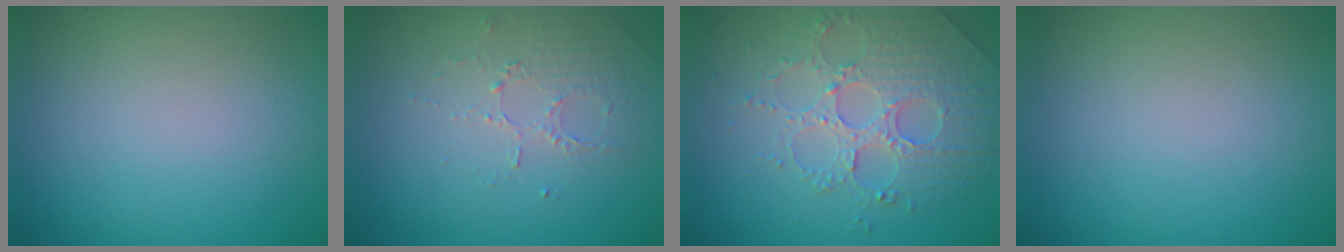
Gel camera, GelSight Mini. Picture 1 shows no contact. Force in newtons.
{"total": 1.6, "press": 1.0, "slide": 1.3}
{"total": 4.2, "press": 4.0, "slide": 1.3}
{"total": 0.0}